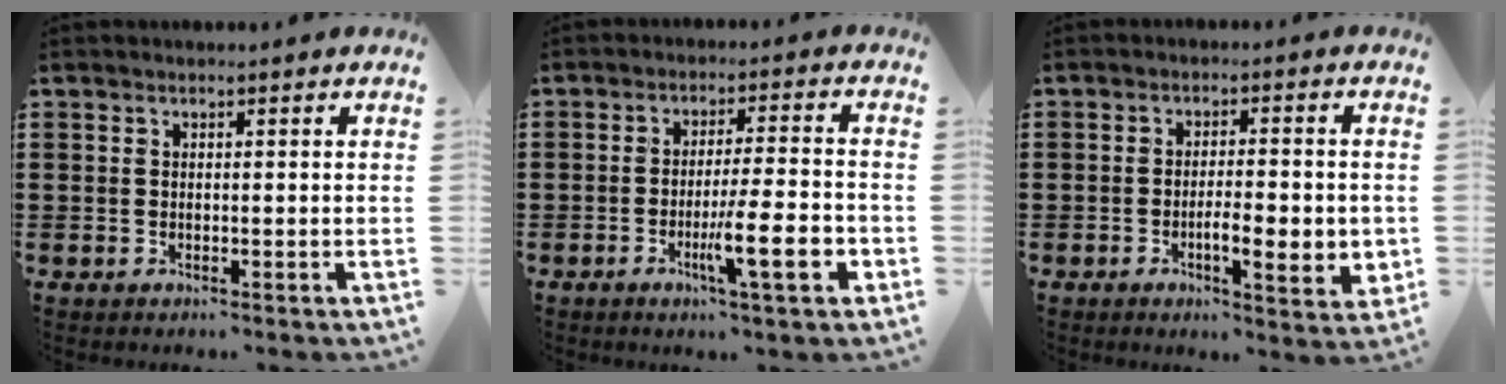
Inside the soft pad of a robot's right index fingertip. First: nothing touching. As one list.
[{"total": 9.8, "force": [-3.3, 1.3, 9.1], "torque": [-0.151, -0.006, -0.054]}, {"total": 6.1, "force": [-1.4, 1.8, 5.7], "torque": [-0.087, -0.001, -0.024]}]